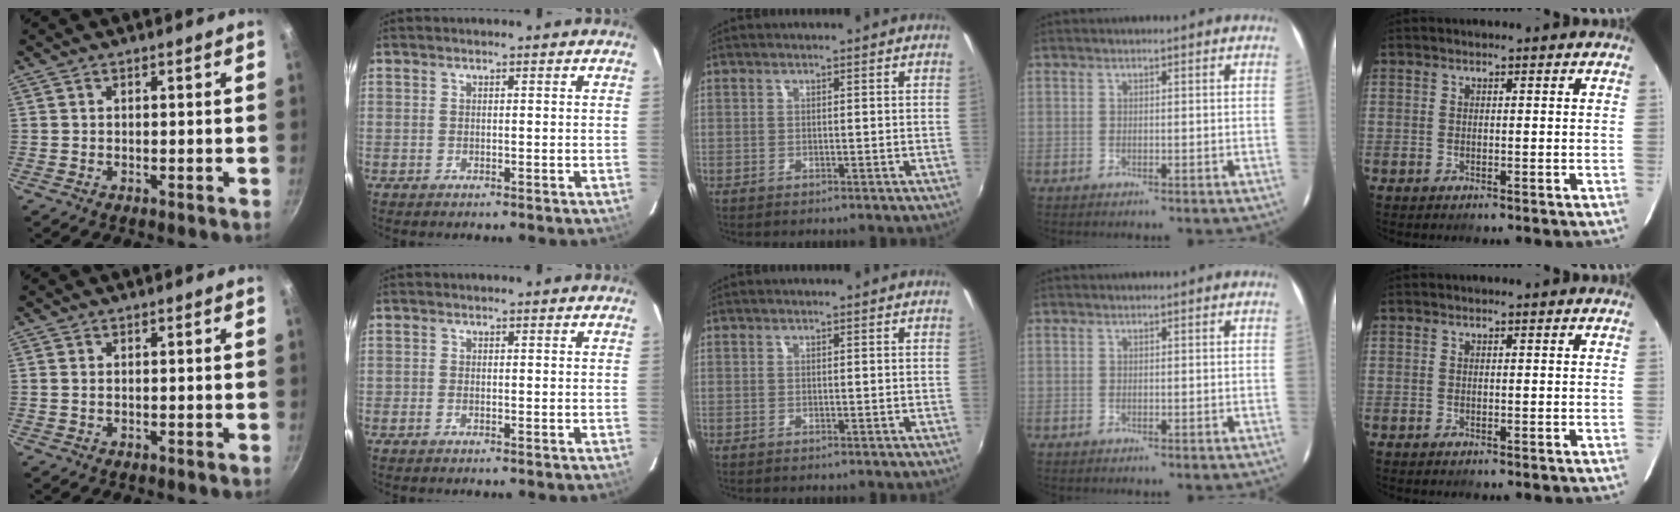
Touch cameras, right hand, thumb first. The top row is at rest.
{"thumb": {"total": 0.7, "force": [0.1, 0.4, 0.6], "torque": [-0.012, 0.001, 0.001]}, "index": {"total": 0.9, "force": [-0.4, 0.5, 0.6], "torque": [-0.014, 0.000, -0.008]}}